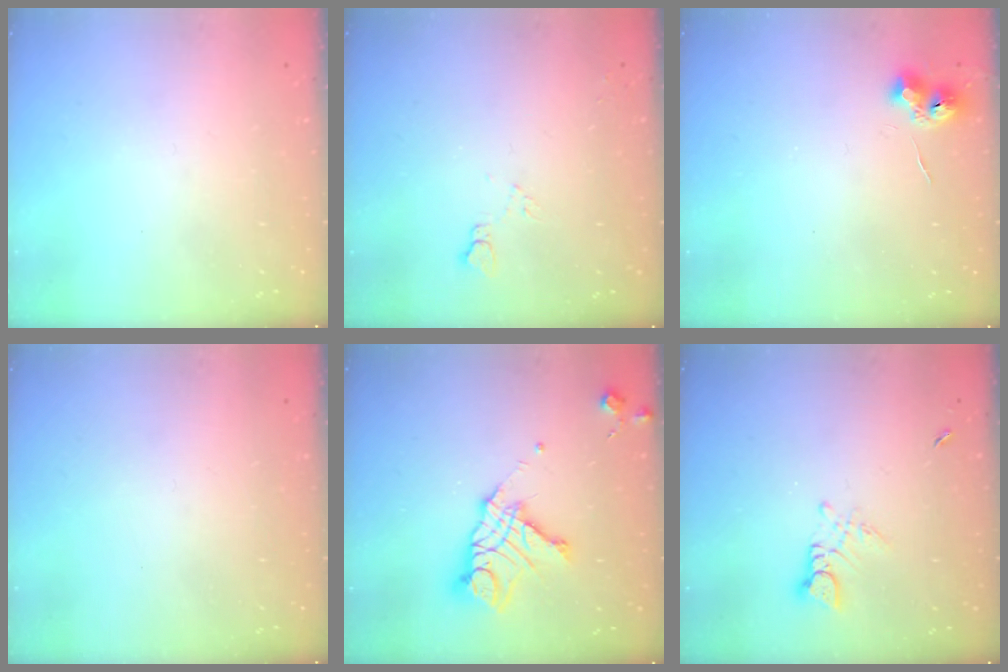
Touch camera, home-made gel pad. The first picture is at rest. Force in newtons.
{"total": 4.7, "press": 4.7, "slide": 0.7}
{"total": 6.8, "press": 6.7, "slide": 0.6}
{"total": 0.0}
{"total": 14.8, "press": 14.7, "slide": 1.4}
{"total": 3.2, "press": 3.2, "slide": 0.3}